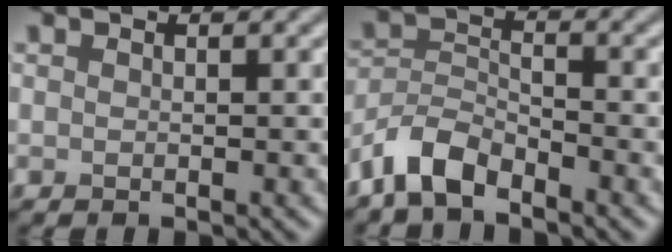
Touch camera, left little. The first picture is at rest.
{"total": 4.1, "force": [-3.3, 1.5, 1.9], "torque": [-0.035, 0.003, -0.077]}